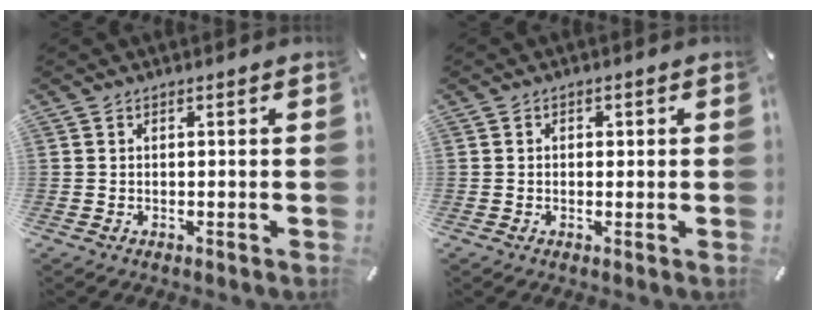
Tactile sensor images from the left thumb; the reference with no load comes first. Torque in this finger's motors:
{"motor_torque": [-0.12, -0.45, 0.07, 0.16, -0.03]}